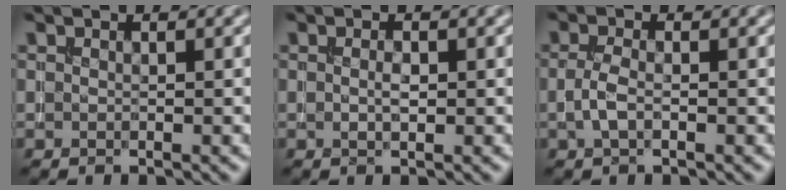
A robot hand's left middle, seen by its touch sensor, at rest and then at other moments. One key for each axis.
{"total": 1.1, "fx": 0.0, "fy": 0.5, "fz": 1.0, "tx": -0.021, "ty": -0.001, "tz": 0.000}
{"total": 1.9, "fx": -0.5, "fy": 0.8, "fz": 1.7, "tx": -0.040, "ty": 0.001, "tz": -0.014}